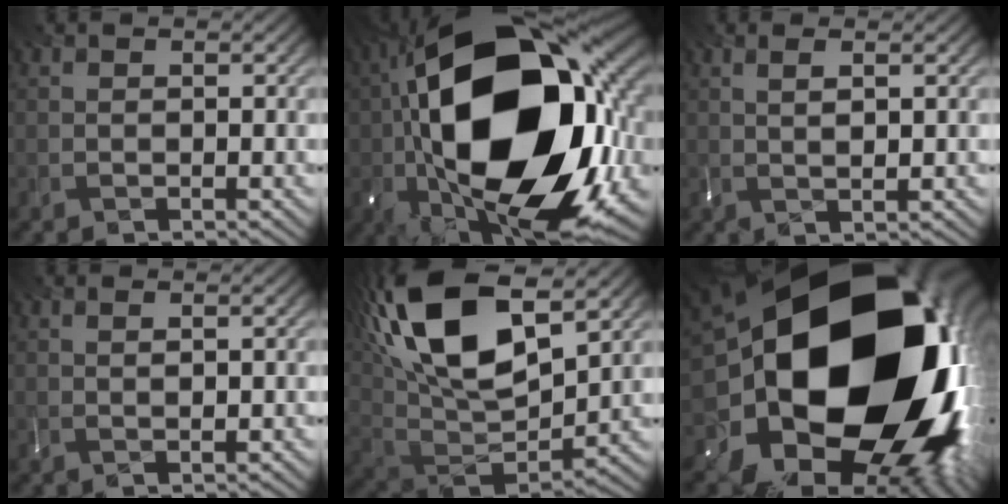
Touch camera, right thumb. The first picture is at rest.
{"total": 23.8, "force": [-0.7, 13.0, 19.9], "torque": [-0.430, -0.046, 0.000]}
{"total": 2.2, "force": [0.9, 0.2, 2.0], "torque": [-0.046, 0.004, 0.015]}
{"total": 1.2, "force": [0.6, 0.1, 1.1], "torque": [-0.025, 0.004, 0.009]}
{"total": 19.2, "force": [8.7, 9.0, 14.5], "torque": [-0.315, 0.041, 0.140]}
{"total": 23.9, "force": [0.1, 16.7, 17.1], "torque": [-0.320, -0.077, -0.007]}